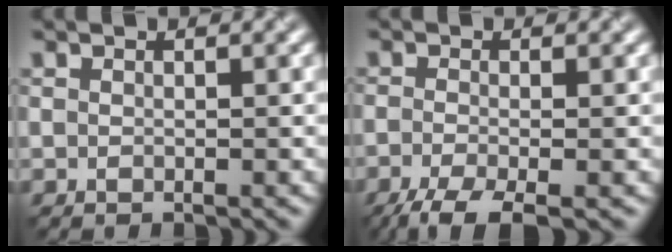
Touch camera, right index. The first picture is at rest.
{"total": 4.2, "force": [-2.8, 1.0, 3.0], "torque": [-0.056, -0.007, -0.062]}